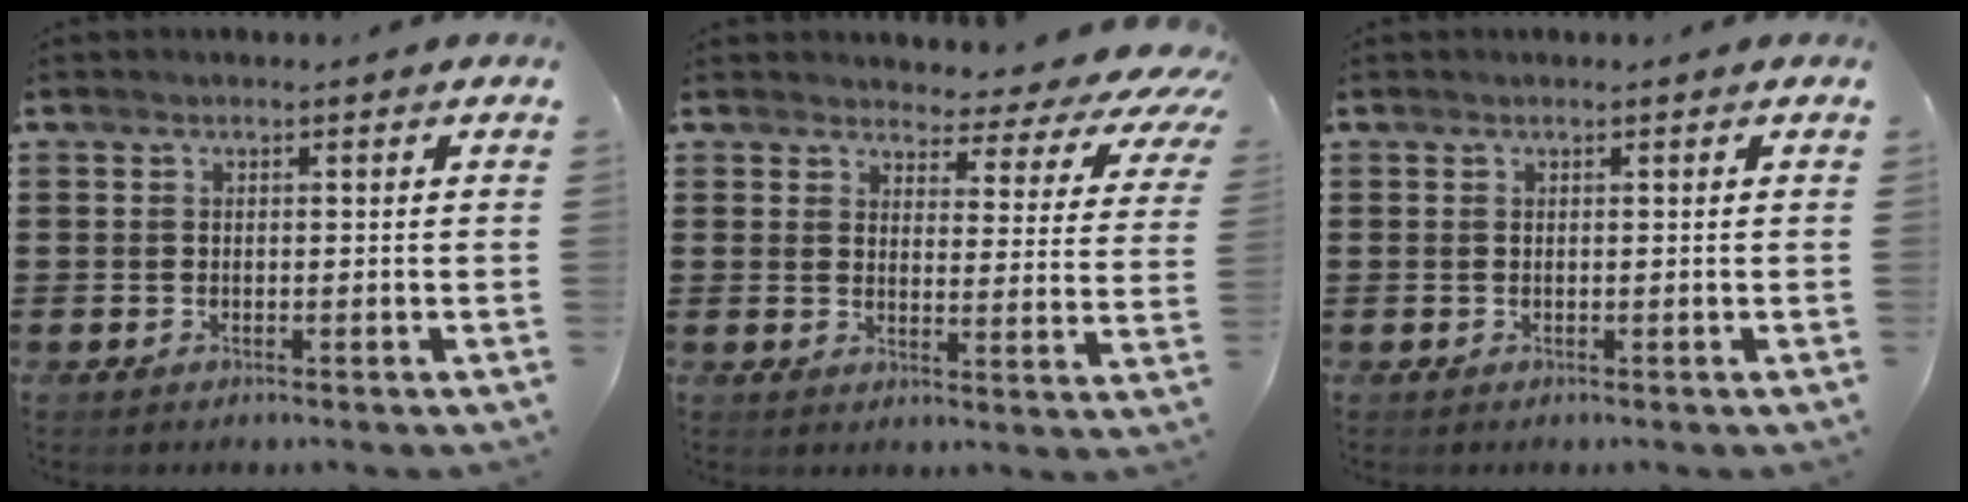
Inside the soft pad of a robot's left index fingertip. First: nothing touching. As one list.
[{"total": 3.6, "force": [3.2, 1.1, 1.2], "torque": [-0.029, -0.031, 0.048]}, {"total": 0.0}]